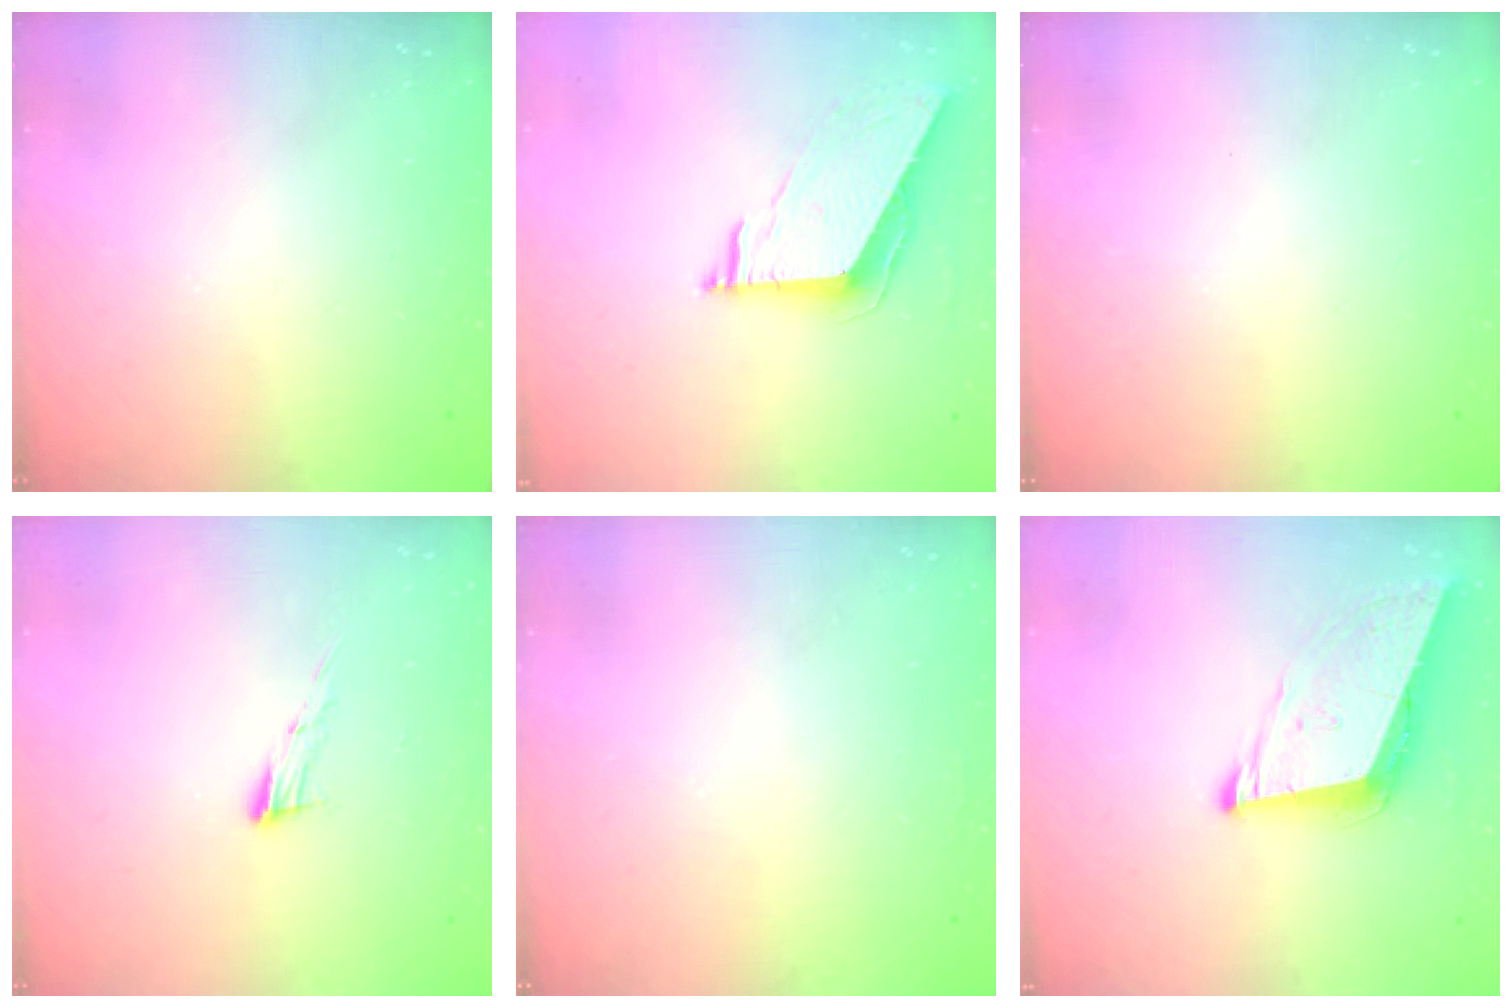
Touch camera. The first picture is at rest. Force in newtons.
{"total": 7.2, "press": 7.2, "slide": 0.5}
{"total": 0.0}
{"total": 8.5, "press": 8.4, "slide": 1.5}
{"total": 1.6, "press": 1.6, "slide": 0.0}
{"total": 9.2, "press": 8.8, "slide": 2.7}